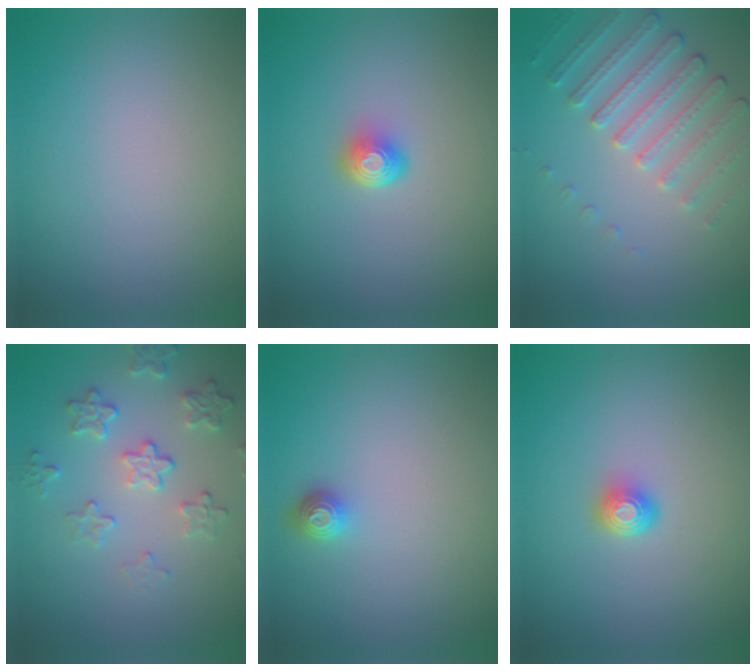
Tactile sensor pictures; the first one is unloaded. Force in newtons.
{"total": 2.0, "press": 1.4, "slide": 1.4}
{"total": 3.0, "press": 2.7, "slide": 1.3}
{"total": 3.4, "press": 2.9, "slide": 1.8}
{"total": 1.4, "press": 1.2, "slide": 0.5}
{"total": 1.7, "press": 1.3, "slide": 1.1}